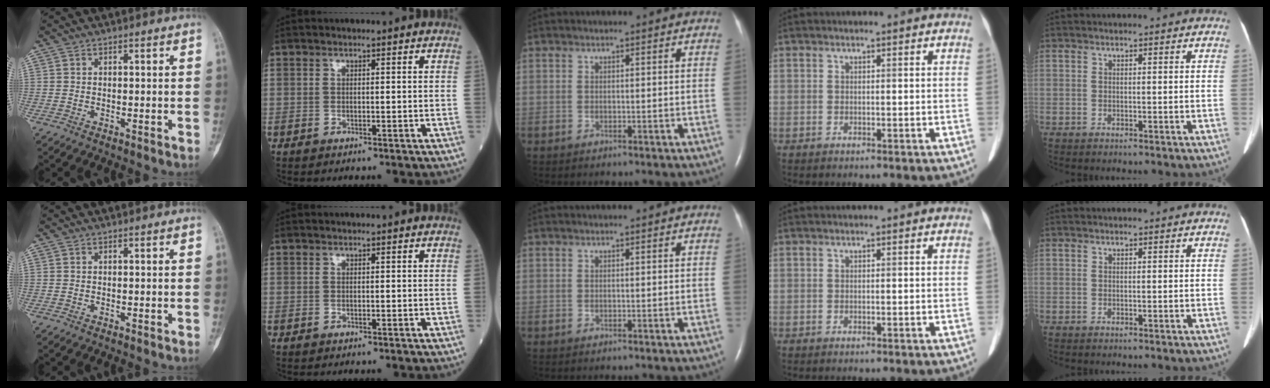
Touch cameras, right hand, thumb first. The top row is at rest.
{}